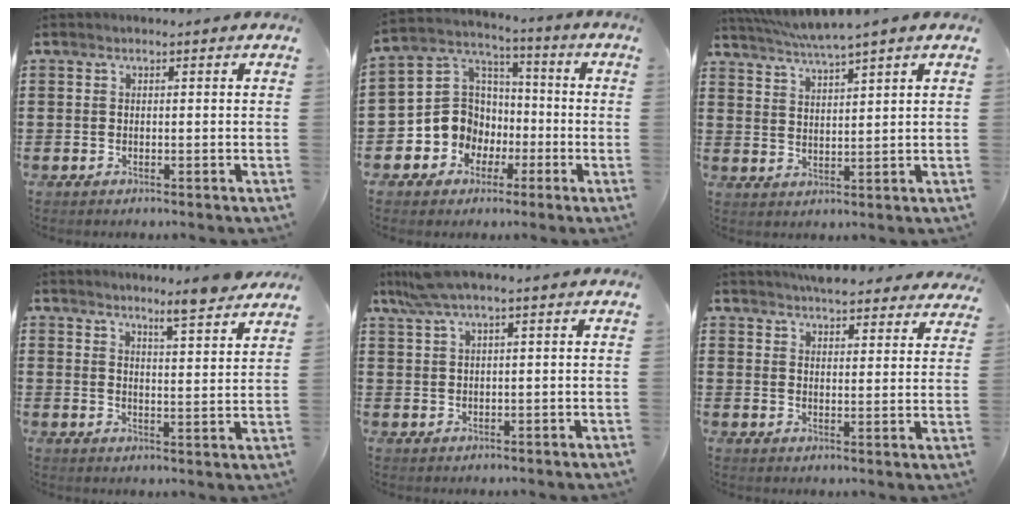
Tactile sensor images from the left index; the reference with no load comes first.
{"total": 9.3, "force": [-2.4, 8.6, 2.4], "torque": [-0.098, 0.003, -0.044]}
{"total": 3.6, "force": [3.2, -0.6, 1.5], "torque": [-0.039, -0.016, 0.055]}
{"total": 5.7, "force": [5.3, -0.4, 2.1], "torque": [-0.040, -0.033, 0.089]}
{"total": 4.0, "force": [2.2, 0.3, 3.4], "torque": [-0.077, 0.003, 0.036]}
{"total": 5.3, "force": [5.1, 0.8, 1.1], "torque": [-0.029, -0.018, 0.095]}